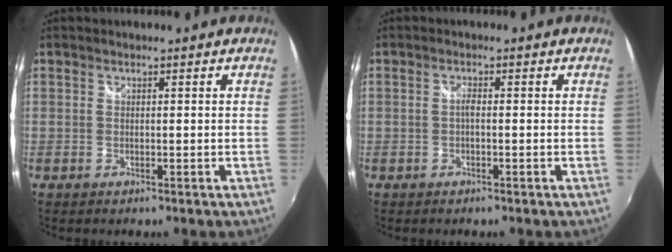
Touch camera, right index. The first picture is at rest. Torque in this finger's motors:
{"motor_torque": [0.39, 0.01, 0.18, 0.04]}